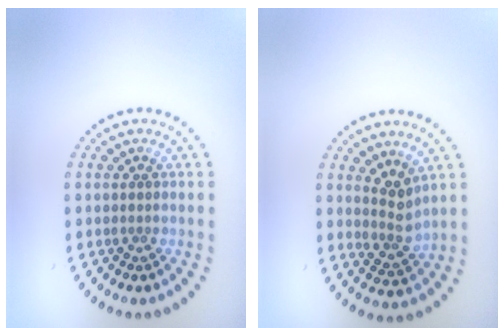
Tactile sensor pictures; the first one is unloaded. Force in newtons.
{"total": 2.5, "press": 1.9, "slide": 1.6}